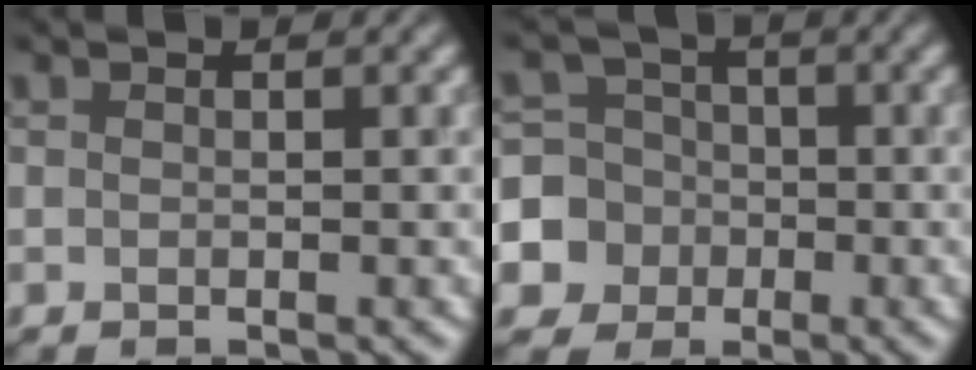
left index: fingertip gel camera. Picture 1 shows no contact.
{"total": 7.8, "force": [-2.4, 7.3, 1.2], "torque": [-0.024, -0.002, -0.072]}